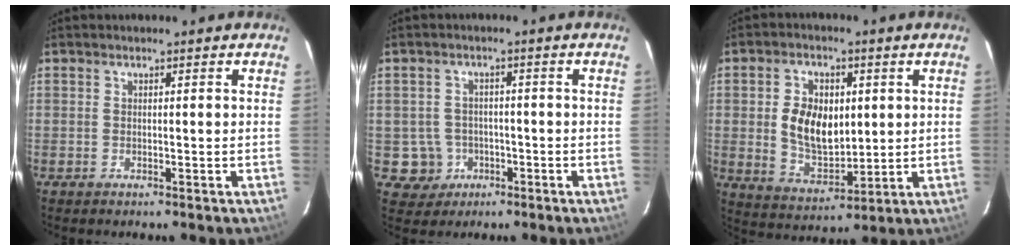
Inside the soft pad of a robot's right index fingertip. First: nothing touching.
{"total": 5.5, "force": [-1.7, 5.3, 0.3], "torque": [-0.019, 0.023, -0.017]}
{"total": 10.7, "force": [1.3, 6.9, 8.1], "torque": [-0.158, 0.006, 0.037]}